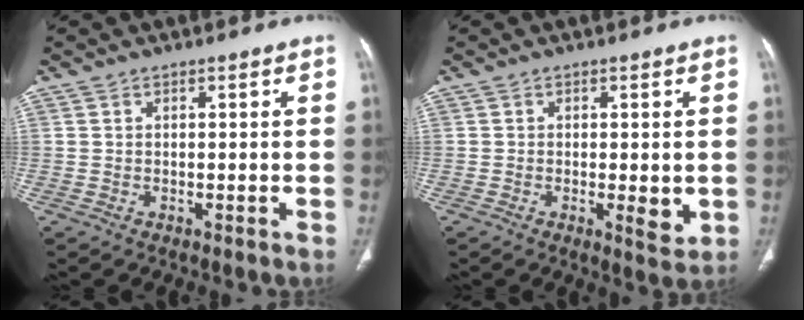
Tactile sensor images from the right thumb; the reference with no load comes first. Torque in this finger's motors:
{"motor_torque": [-0.40, 0.61, -0.08, 0.16, -0.01]}